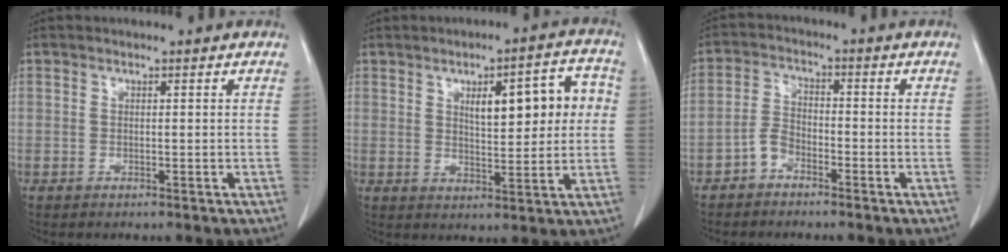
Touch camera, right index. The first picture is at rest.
{"total": 10.5, "force": [2.4, 3.2, 9.7], "torque": [-0.131, 0.026, 0.037]}
{"total": 3.5, "force": [-2.4, 2.0, 1.6], "torque": [-0.033, 0.008, -0.047]}